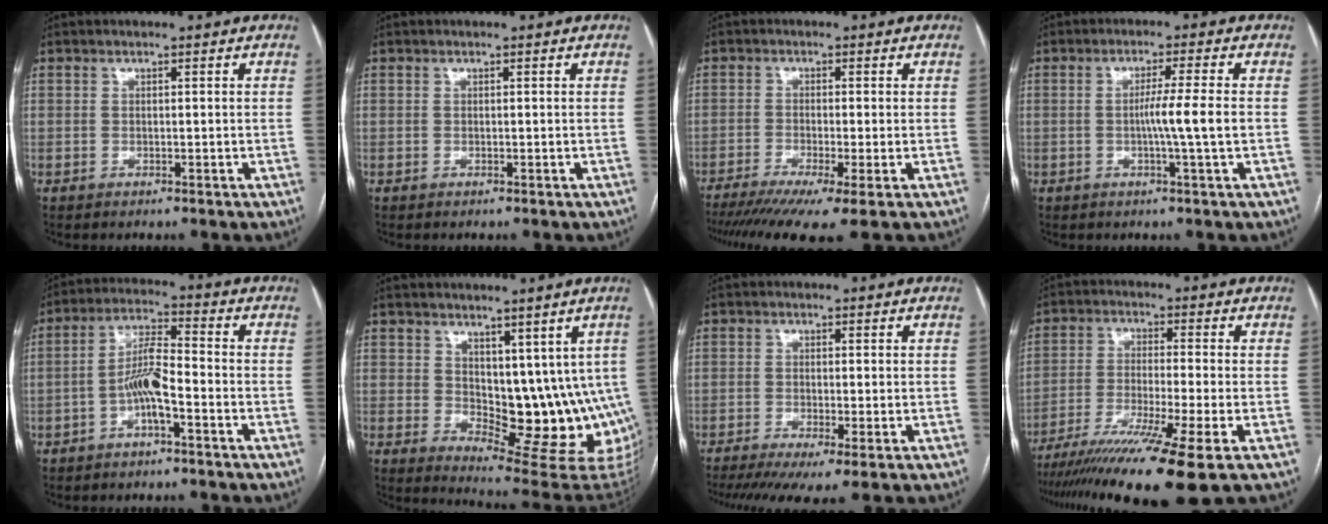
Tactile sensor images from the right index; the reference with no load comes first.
{"total": 0.0}
{"total": 11.0, "force": [-7.7, 0.5, 7.9], "torque": [-0.127, -0.020, -0.123]}
{"total": 5.1, "force": [-0.6, -1.3, 4.9], "torque": [-0.081, -0.004, -0.010]}
{"total": 6.5, "force": [-2.4, 1.1, 5.9], "torque": [-0.122, 0.018, -0.045]}
{"total": 13.7, "force": [2.9, 7.8, 10.9], "torque": [-0.130, -0.012, 0.065]}
{"total": 7.9, "force": [-5.1, 1.0, 5.9], "torque": [-0.094, -0.014, -0.085]}
{"total": 14.9, "force": [-10.1, -1.5, 10.8], "torque": [-0.185, -0.042, -0.166]}